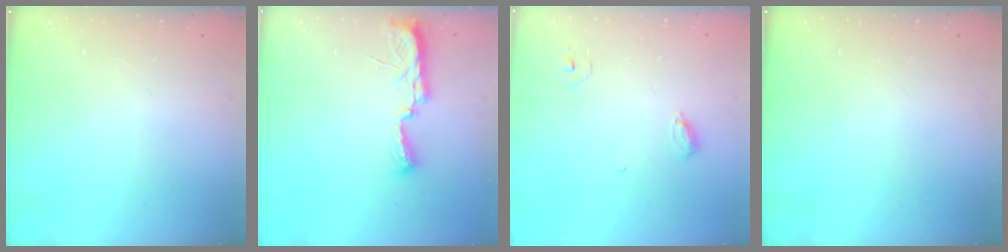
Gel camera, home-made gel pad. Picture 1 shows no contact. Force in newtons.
{"total": 10.3, "press": 8.9, "slide": 5.2}
{"total": 6.4, "press": 6.4, "slide": 0.5}
{"total": 0.0}